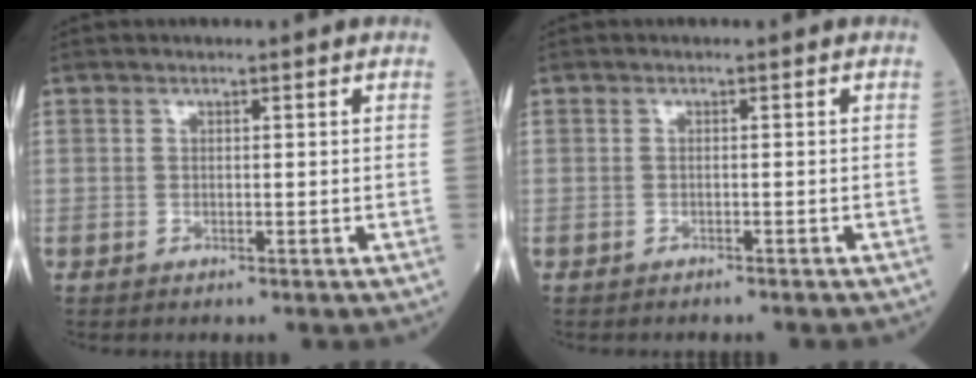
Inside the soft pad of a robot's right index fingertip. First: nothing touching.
{"total": 1.8, "force": [-1.6, 0.2, 0.7], "torque": [-0.015, -0.001, -0.019]}